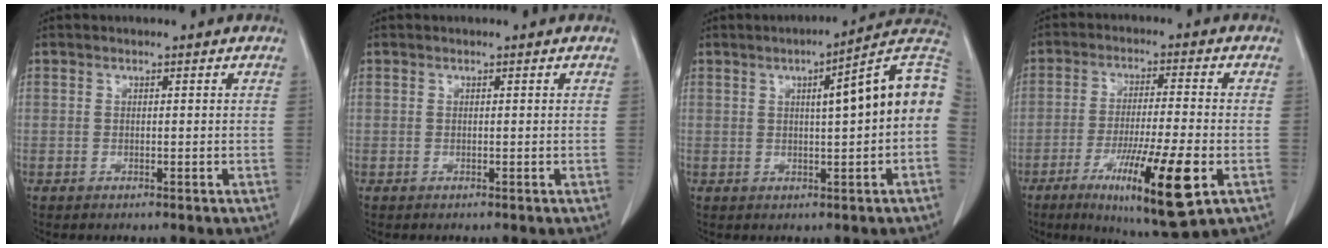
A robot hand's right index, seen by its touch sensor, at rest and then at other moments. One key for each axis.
{"total": 0.0}
{"total": 12.0, "fx": 1.2, "fy": 0.8, "fz": 11.9, "tx": -0.160, "ty": 0.030, "tz": 0.011}
{"total": 14.6, "fx": -5.9, "fy": 1.0, "fz": 13.3, "tx": -0.229, "ty": -0.035, "tz": -0.091}